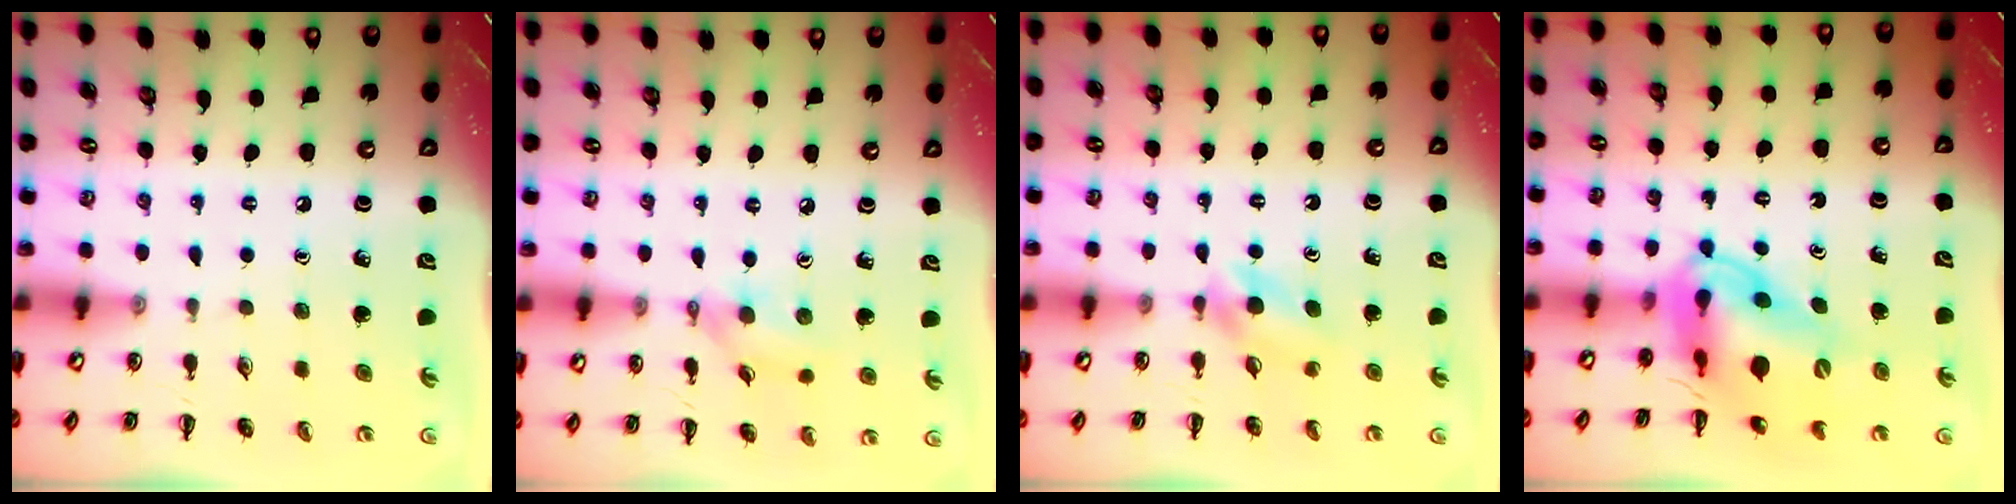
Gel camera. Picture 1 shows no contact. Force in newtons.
{"total": 7.6, "press": 7.5, "slide": 1.0}
{"total": 3.6, "press": 3.4, "slide": 1.3}
{"total": 12.3, "press": 11.8, "slide": 3.4}